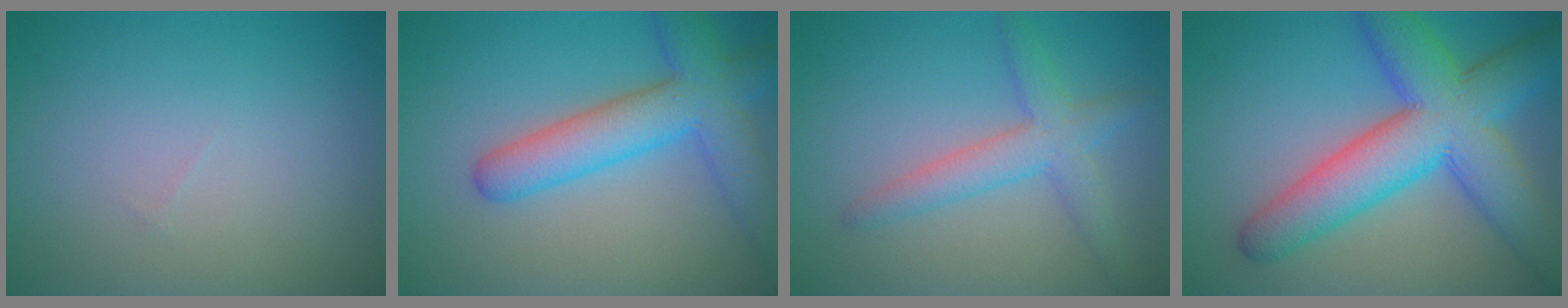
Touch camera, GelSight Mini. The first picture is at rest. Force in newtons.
{"total": 5.5, "press": 5.5, "slide": 0.3}
{"total": 3.6, "press": 3.6, "slide": 0.1}
{"total": 10.5, "press": 10.5, "slide": 0.2}